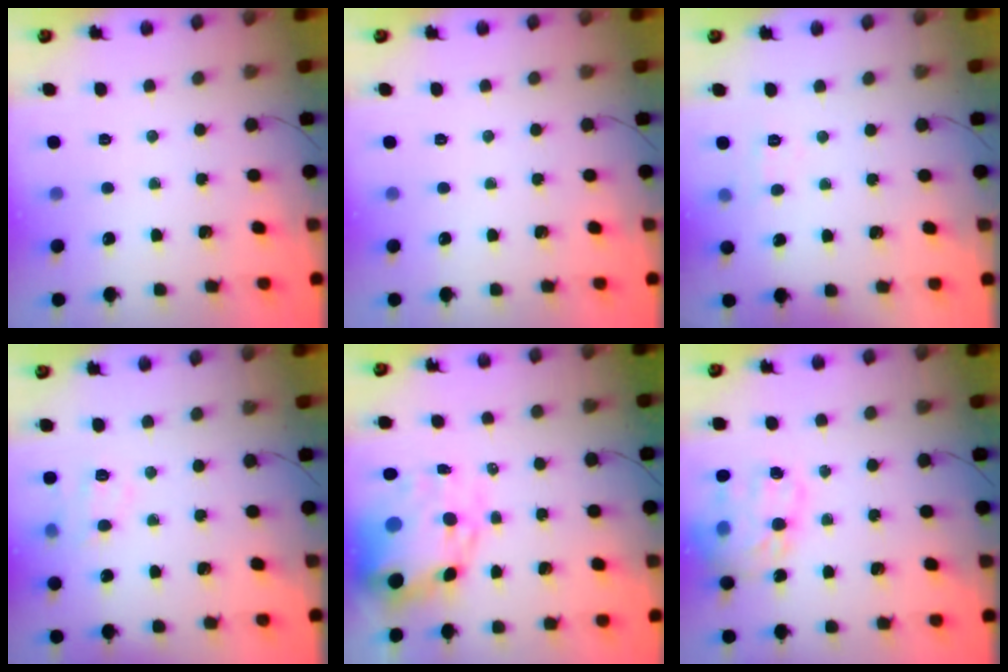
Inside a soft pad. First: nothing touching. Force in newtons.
{"total": 0.0}
{"total": 6.5, "press": 6.4, "slide": 1.4}
{"total": 8.9, "press": 8.8, "slide": 1.4}
{"total": 15.0, "press": 14.5, "slide": 3.8}
{"total": 19.8, "press": 19.5, "slide": 3.3}